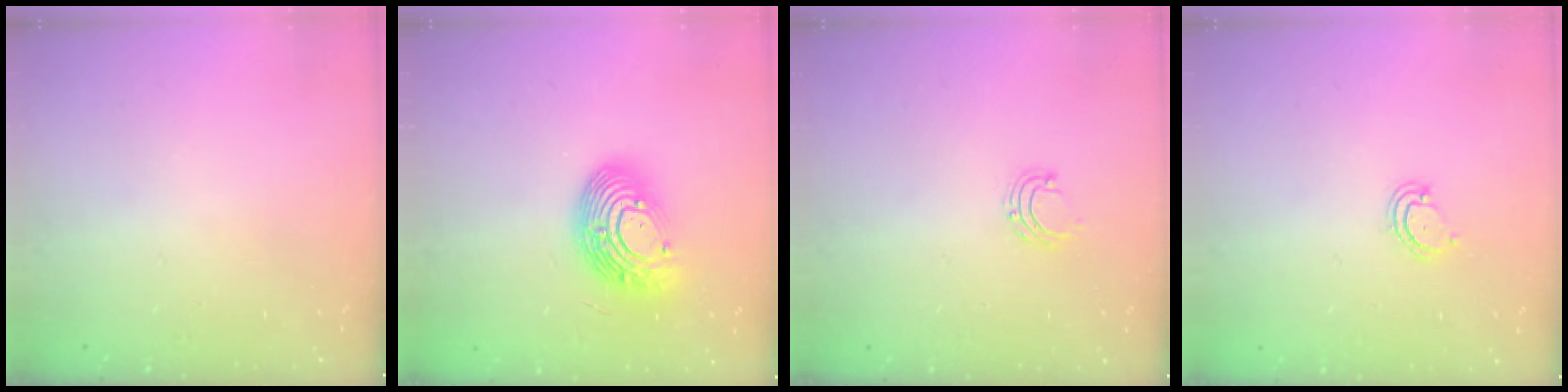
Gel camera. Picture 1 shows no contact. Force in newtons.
{"total": 15.1, "press": 15.1, "slide": 1.4}
{"total": 6.5, "press": 6.5, "slide": 0.4}
{"total": 3.9, "press": 3.9, "slide": 0.4}